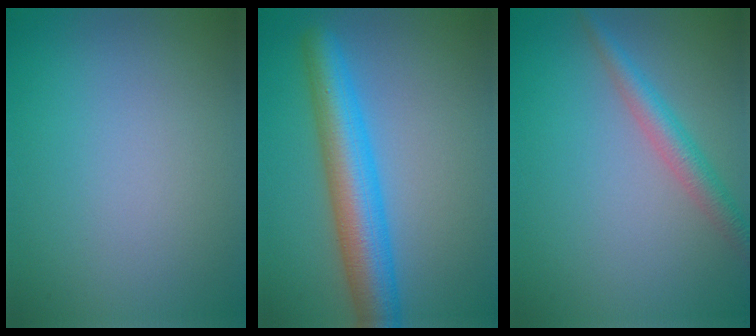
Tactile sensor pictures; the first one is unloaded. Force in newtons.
{"total": 7.0, "press": 7.0, "slide": 0.2}
{"total": 2.9, "press": 2.9, "slide": 0.1}